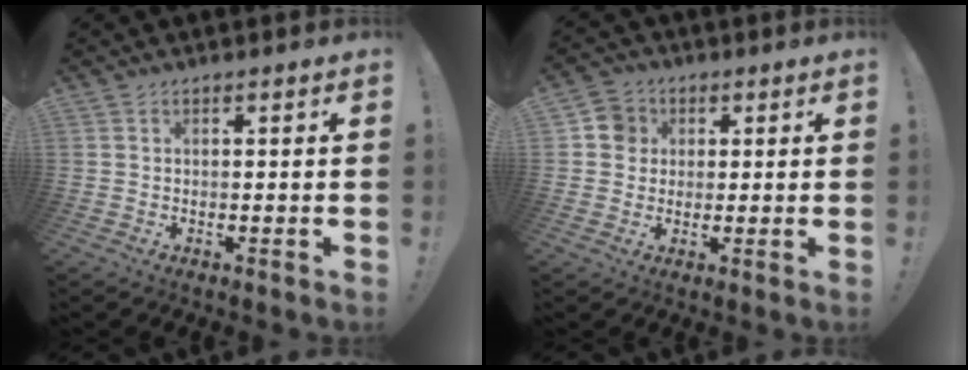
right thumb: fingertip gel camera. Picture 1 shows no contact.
{"total": 6.2, "force": [1.3, 5.8, 1.7], "torque": [-0.017, 0.004, 0.025]}